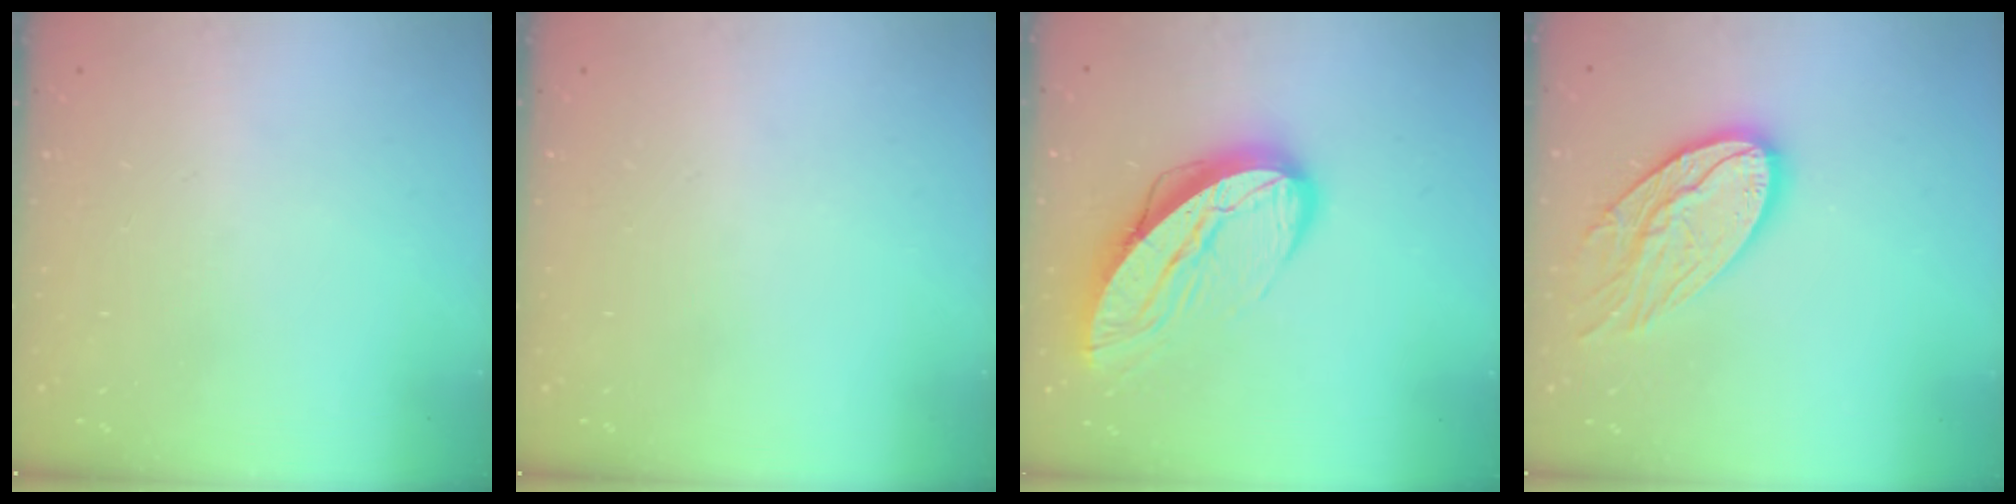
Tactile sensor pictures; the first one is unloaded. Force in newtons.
{"total": 0.0}
{"total": 13.5, "press": 13.5, "slide": 1.1}
{"total": 15.9, "press": 15.8, "slide": 1.2}